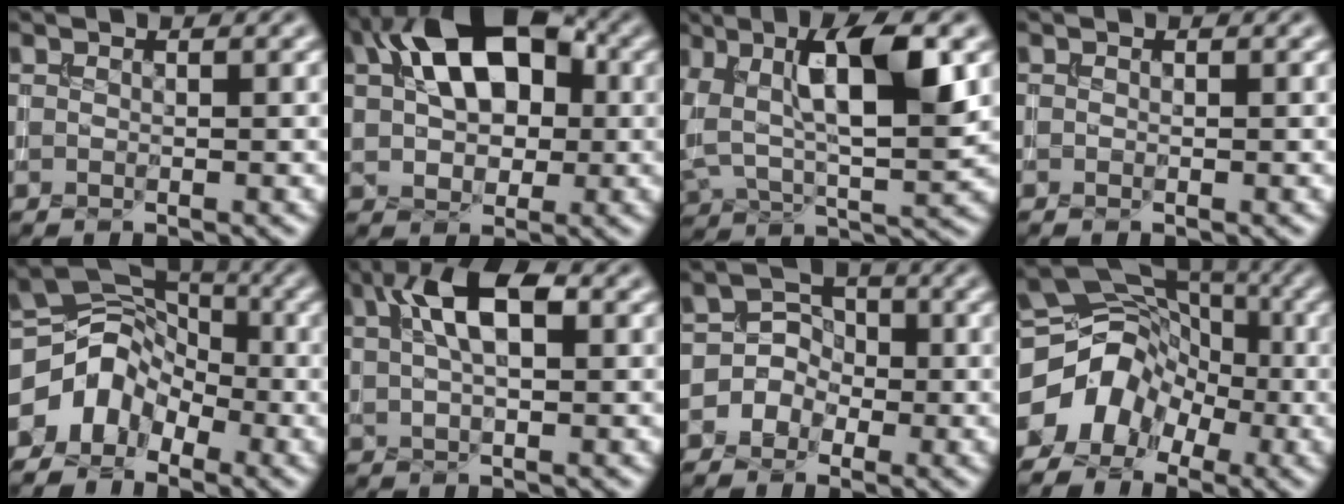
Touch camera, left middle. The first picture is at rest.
{"total": 11.4, "force": [3.2, 7.2, 8.2], "torque": [-0.136, 0.032, 0.043]}
{"total": 9.9, "force": [2.6, 4.1, 8.6], "torque": [-0.153, 0.006, 0.038]}
{"total": 0.0}
{"total": 5.7, "force": [-2.7, 4.2, 2.6], "torque": [-0.038, 0.012, -0.065]}
{"total": 5.6, "force": [1.9, 2.3, 4.7], "torque": [-0.085, 0.013, 0.026]}
{"total": 4.2, "force": [-1.5, 3.8, 1.0], "torque": [0.015, 0.022, -0.043]}
{"total": 7.5, "force": [-2.9, 5.8, 3.8], "torque": [-0.059, 0.006, -0.061]}